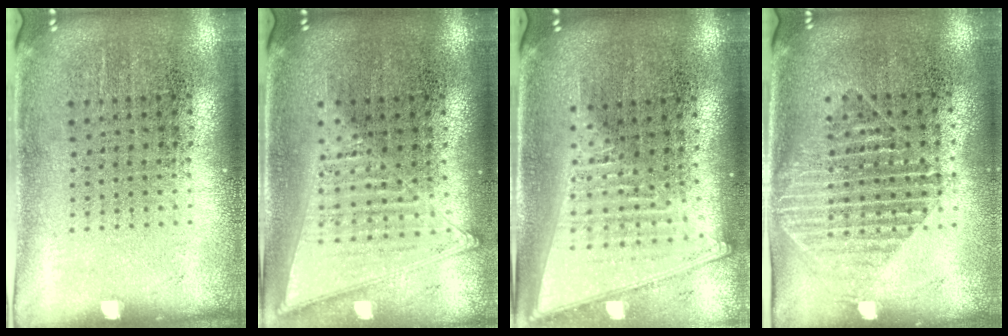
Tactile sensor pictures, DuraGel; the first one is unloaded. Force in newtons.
{"total": 1.4, "press": 1.4, "slide": 0.1}
{"total": 2.1, "press": 1.8, "slide": 1.2}
{"total": 1.5, "press": 1.3, "slide": 0.8}